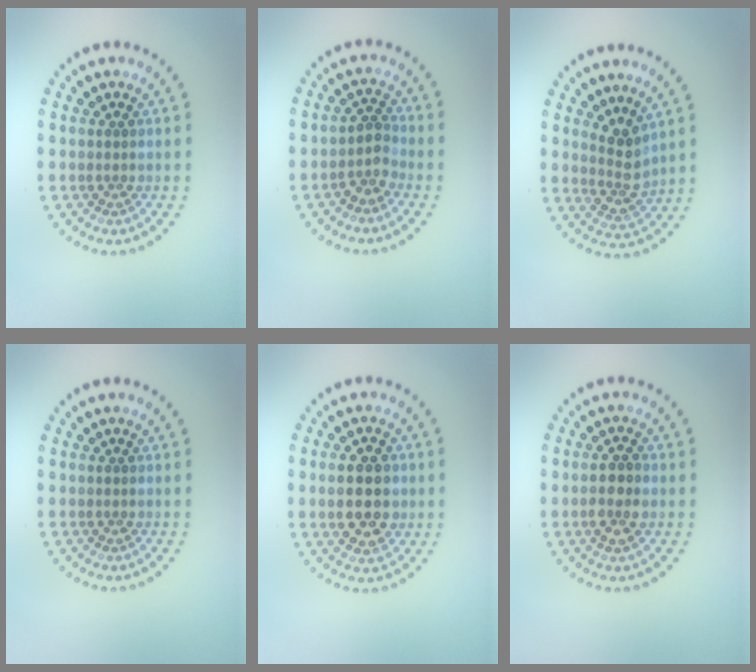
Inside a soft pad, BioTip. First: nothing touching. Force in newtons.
{"total": 1.8, "press": 1.5, "slide": 1.0}
{"total": 2.7, "press": 2.0, "slide": 1.8}
{"total": 0.0}
{"total": 5.3, "press": 5.3, "slide": 0.1}
{"total": 2.5, "press": 2.5, "slide": 0.4}